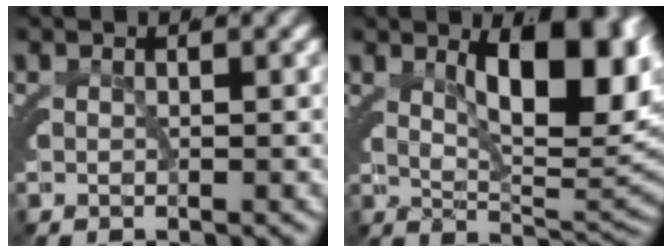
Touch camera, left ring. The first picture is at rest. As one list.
[{"total": 9.3, "force": [3.0, 3.4, 8.1], "torque": [-0.095, 0.016, 0.043]}]